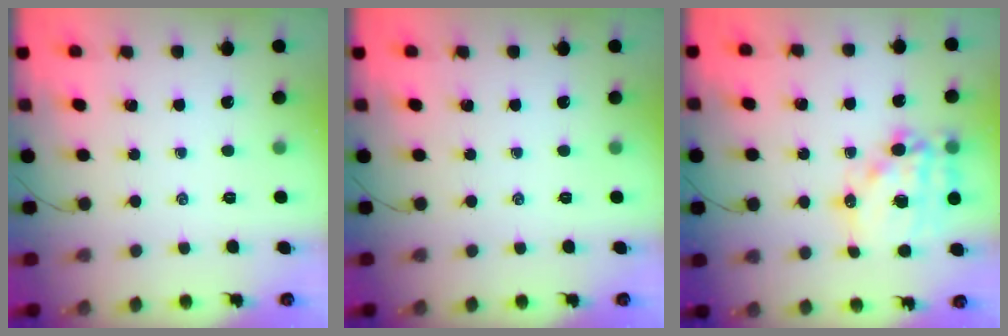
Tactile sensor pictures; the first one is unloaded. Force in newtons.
{"total": 0.0}
{"total": 16.2, "press": 15.7, "slide": 4.0}